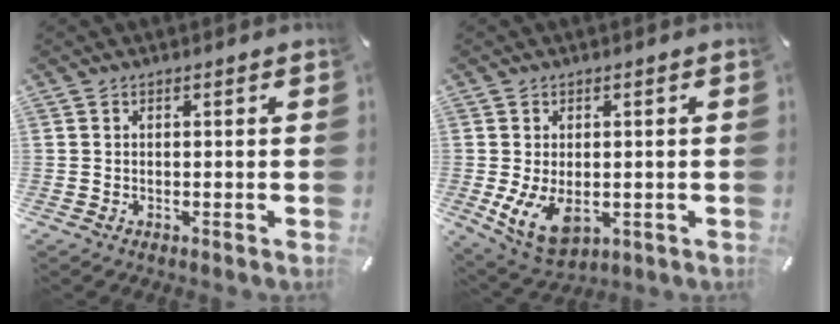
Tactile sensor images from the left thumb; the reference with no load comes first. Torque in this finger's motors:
{"motor_torque": [1.80, 2.06, 1.29, 0.27, 0.15]}